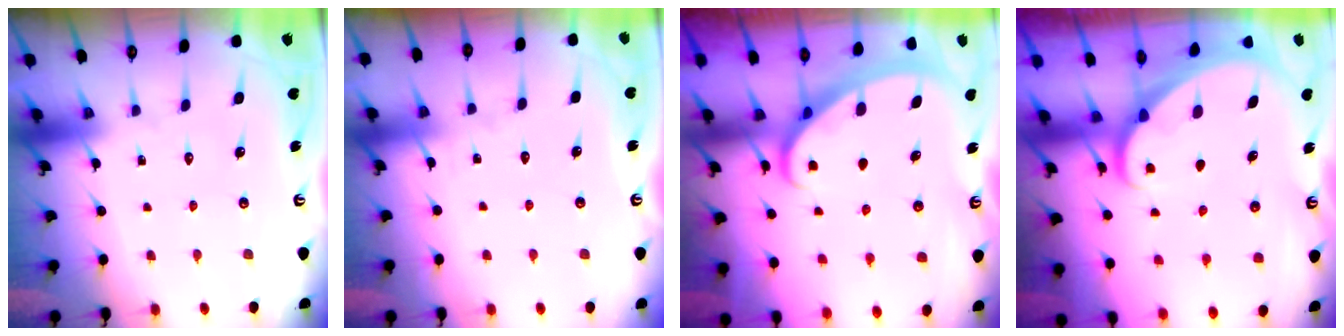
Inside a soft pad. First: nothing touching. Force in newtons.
{"total": 3.3, "press": 3.3, "slide": 0.3}
{"total": 2.7, "press": 2.7, "slide": 0.3}
{"total": 1.9, "press": 1.9, "slide": 0.1}